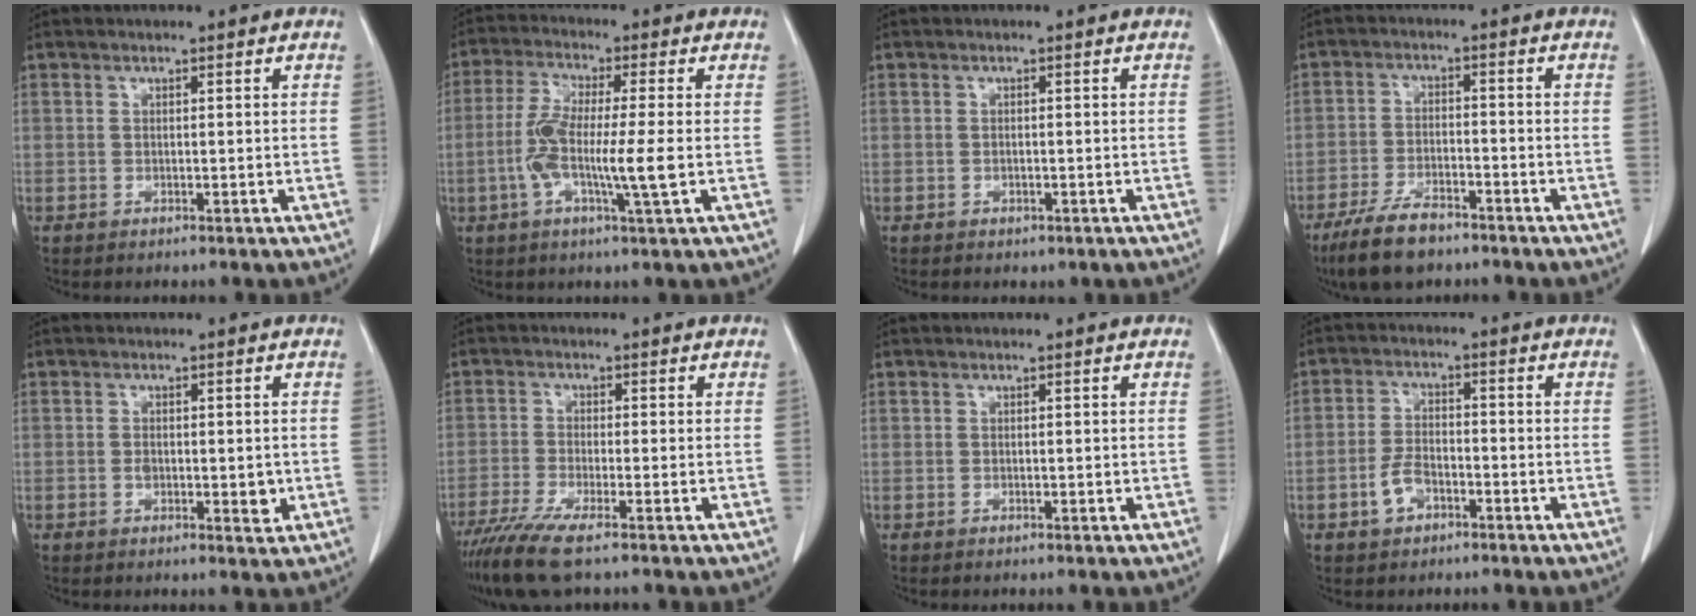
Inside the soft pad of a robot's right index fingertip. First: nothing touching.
{"total": 9.5, "force": [-1.6, 0.4, 9.3], "torque": [-0.182, -0.006, -0.038]}
{"total": 1.1, "force": [-0.5, 0.9, 0.4], "torque": [-0.009, 0.002, -0.001]}
{"total": 7.9, "force": [-6.0, 2.5, 4.5], "torque": [-0.090, -0.011, -0.107]}
{"total": 3.6, "force": [-0.5, 1.9, 3.1], "torque": [-0.044, -0.002, -0.003]}
{"total": 6.9, "force": [-5.0, 0.2, 4.7], "torque": [-0.089, -0.019, -0.091]}
{"total": 0.0}
{"total": 4.5, "force": [-2.3, 2.7, 2.8], "torque": [-0.060, 0.007, -0.040]}